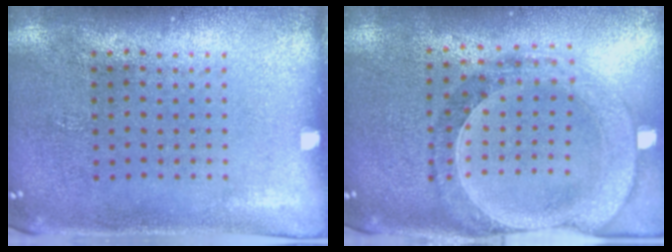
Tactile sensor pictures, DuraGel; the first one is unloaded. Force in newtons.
{"total": 1.5, "press": 1.4, "slide": 0.4}